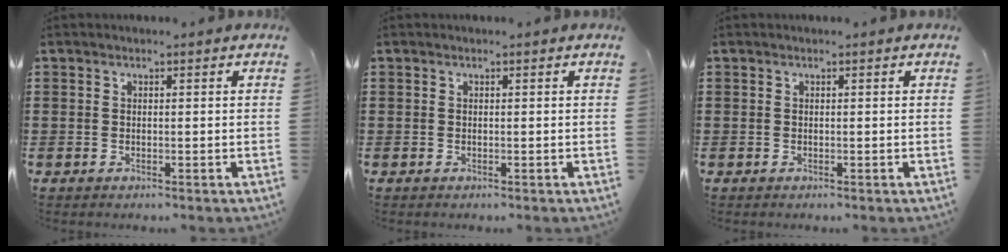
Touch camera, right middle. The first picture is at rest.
{"total": 0.0}
{"total": 0.0}